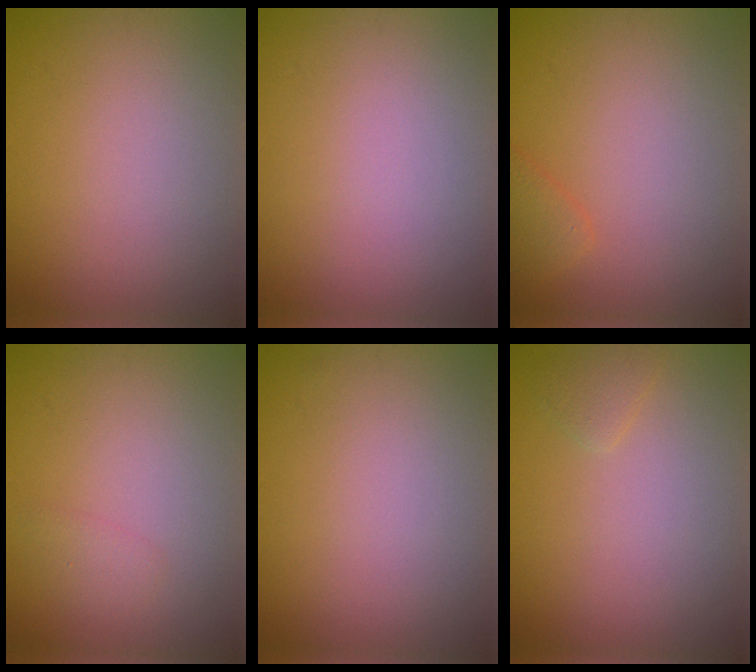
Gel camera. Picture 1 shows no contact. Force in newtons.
{"total": 0.0}
{"total": 1.6, "press": 1.6, "slide": 0.2}
{"total": 1.0, "press": 1.0, "slide": 0.1}
{"total": 0.0}
{"total": 0.9, "press": 0.9, "slide": 0.1}